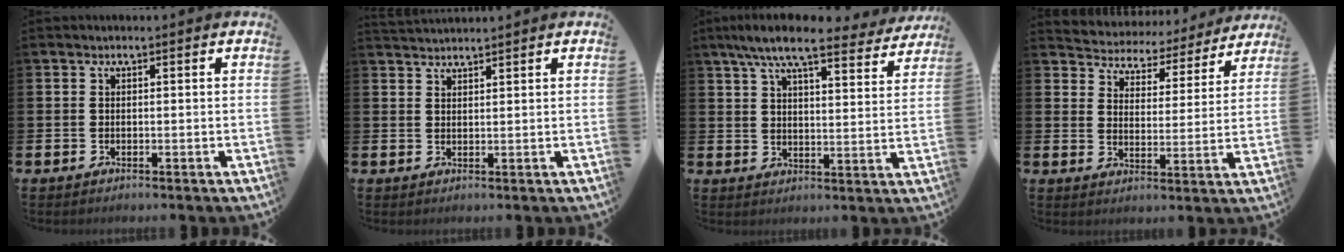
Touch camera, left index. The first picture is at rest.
{"total": 1.9, "force": [1.9, 0.1, -0.1], "torque": [0.000, -0.008, 0.035]}
{"total": 8.5, "force": [7.5, 1.4, 3.7], "torque": [-0.081, -0.040, 0.129]}
{"total": 4.6, "force": [4.3, 1.5, -0.1], "torque": [-0.022, -0.043, 0.068]}